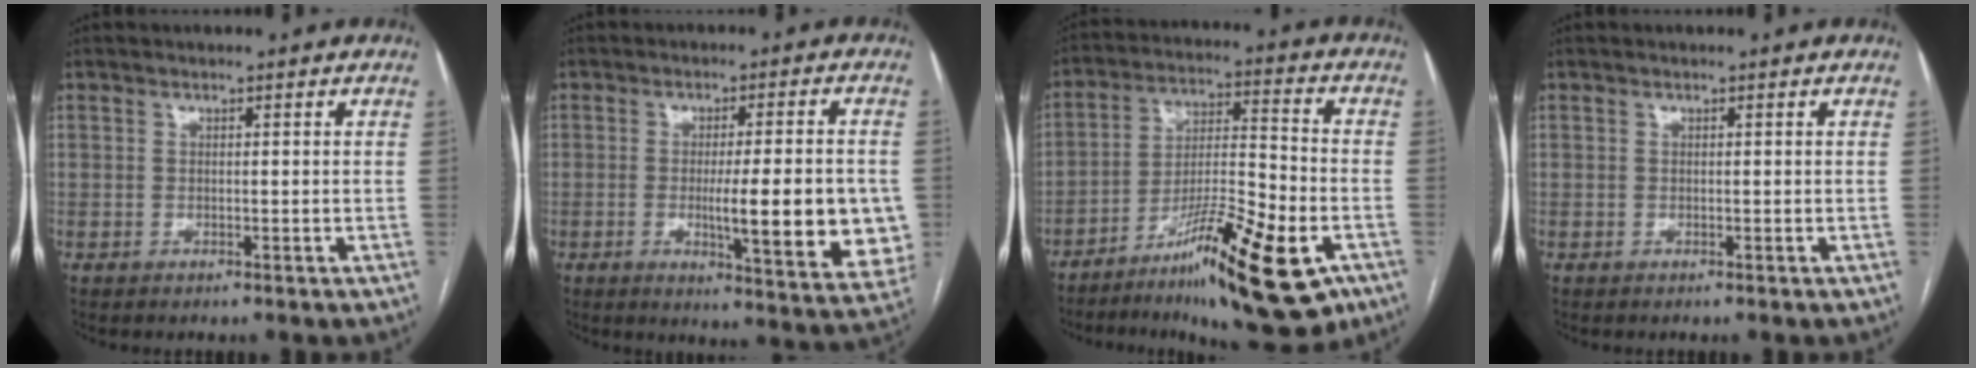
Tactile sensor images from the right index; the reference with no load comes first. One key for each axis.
{"total": 14.8, "fx": -2.1, "fy": 2.2, "fz": 14.4, "tx": -0.159, "ty": -0.010, "tz": -0.020}
{"total": 19.4, "fx": -10.6, "fy": 3.2, "fz": 15.9, "tx": -0.228, "ty": -0.011, "tz": -0.167}
{"total": 0.0}